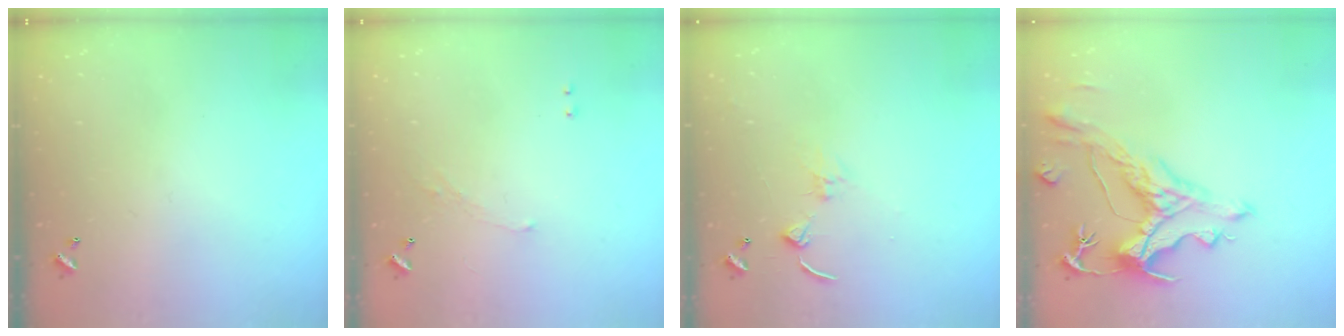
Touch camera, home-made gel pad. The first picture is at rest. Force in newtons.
{"total": 0.8, "press": 0.6, "slide": 0.5}
{"total": 1.4, "press": 1.3, "slide": 0.3}
{"total": 4.1, "press": 3.7, "slide": 1.7}